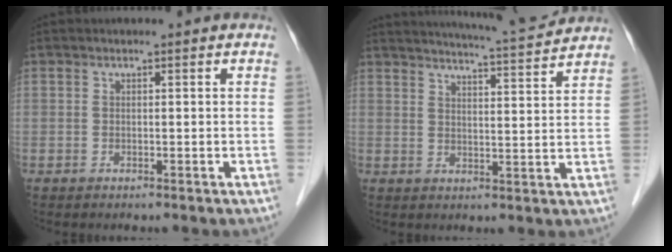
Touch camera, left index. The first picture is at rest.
{"total": 11.2, "force": [10.7, -0.5, 3.3], "torque": [-0.061, 0.000, 0.141]}